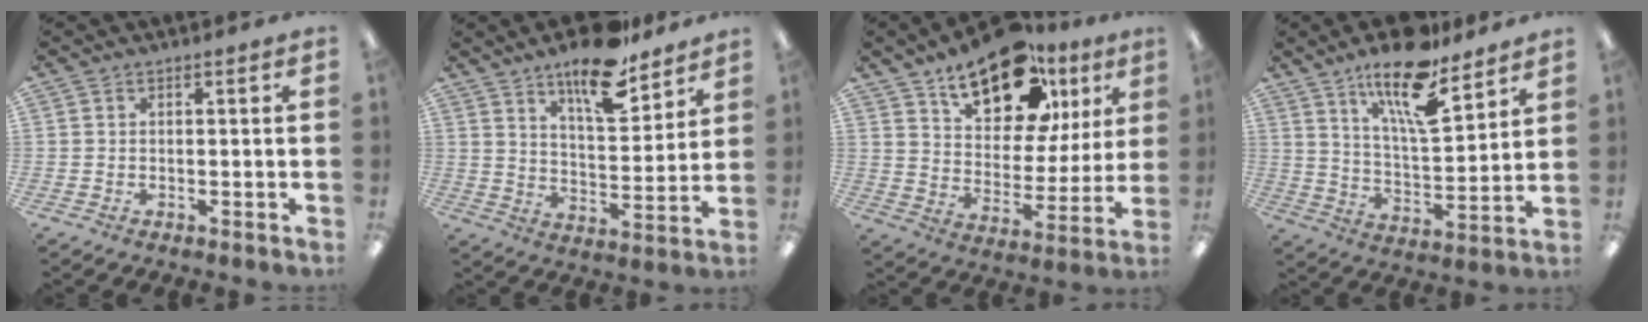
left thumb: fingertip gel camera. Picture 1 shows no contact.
{"total": 15.2, "force": [11.5, 5.1, 8.4], "torque": [-0.122, -0.072, 0.195]}
{"total": 18.9, "force": [12.3, 9.5, 10.8], "torque": [-0.164, -0.062, 0.214]}
{"total": 17.3, "force": [12.1, 5.5, 11.2], "torque": [-0.186, -0.066, 0.200]}